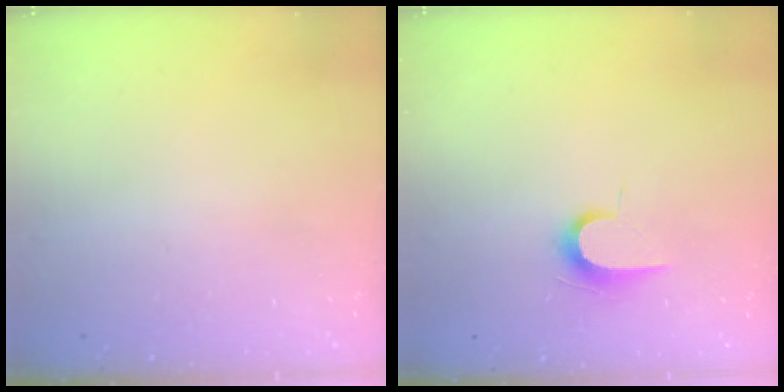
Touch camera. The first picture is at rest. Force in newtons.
{"total": 7.2, "press": 7.1, "slide": 0.7}